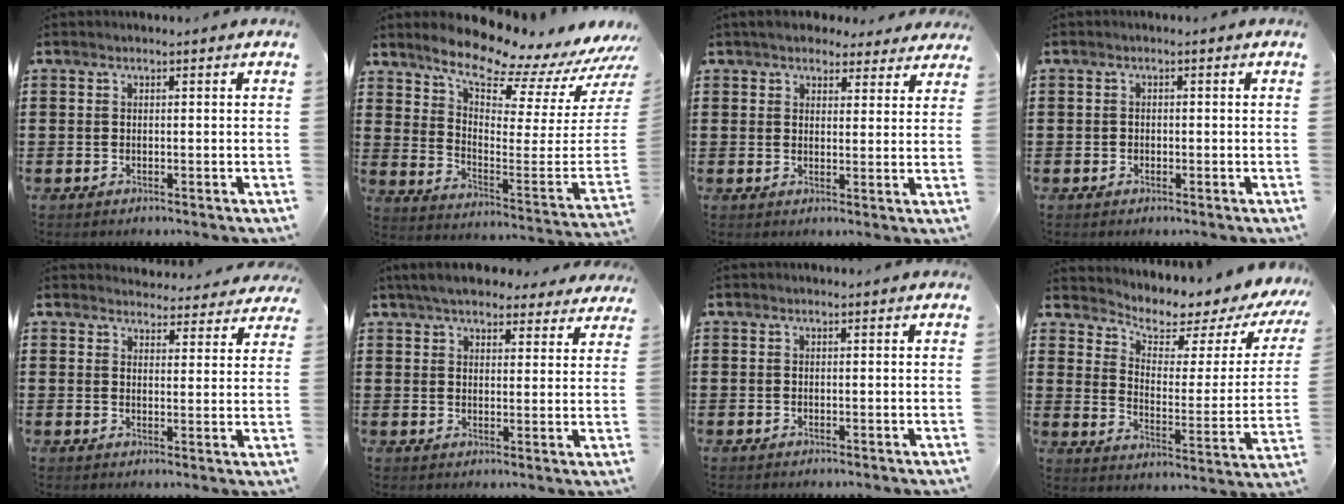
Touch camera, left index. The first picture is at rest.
{"total": 8.3, "force": [7.5, 0.9, 3.6], "torque": [-0.080, -0.084, 0.118]}
{"total": 4.0, "force": [3.5, 1.5, 1.0], "torque": [-0.032, -0.002, 0.067]}
{"total": 0.8, "force": [-0.4, 0.7, 0.2], "torque": [-0.006, 0.001, -0.009]}
{"total": 4.1, "force": [4.0, 0.6, 0.4], "torque": [-0.015, -0.019, 0.072]}
{"total": 5.5, "force": [5.0, 1.2, 1.8], "torque": [-0.052, -0.009, 0.094]}
{"total": 0.0}
{"total": 4.3, "force": [3.6, 1.7, 1.7], "torque": [-0.042, -0.034, 0.050]}